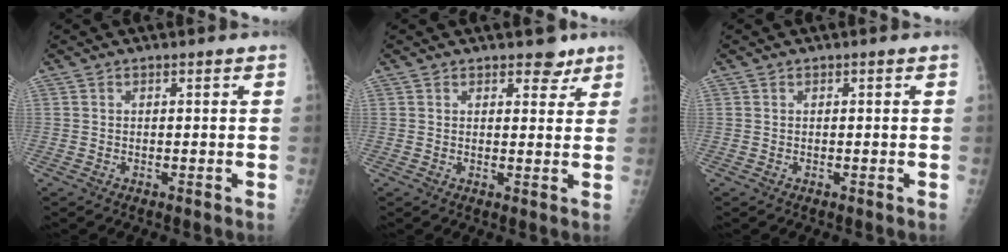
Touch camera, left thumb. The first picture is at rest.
{"total": 3.6, "force": [2.6, 2.0, 1.6], "torque": [0.004, -0.013, 0.033]}
{"total": 0.0}